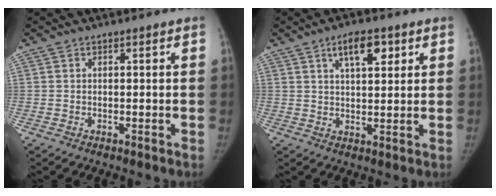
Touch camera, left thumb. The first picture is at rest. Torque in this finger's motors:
{"motor_torque": [0.21, -0.06, 0.69, -0.34, 0.20]}